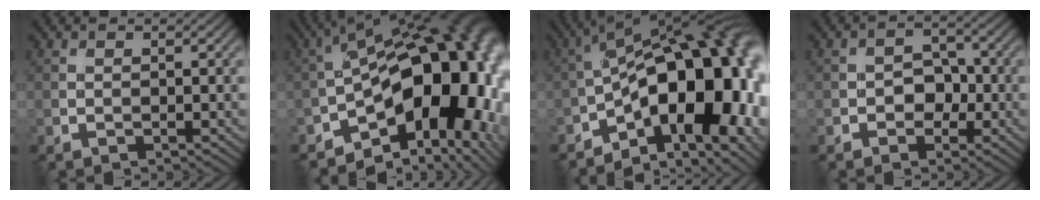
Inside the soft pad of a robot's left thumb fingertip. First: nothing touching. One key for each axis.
{"total": 19.2, "fx": -5.4, "fy": 10.2, "fz": 15.3, "tx": -0.181, "ty": -0.006, "tz": -0.086}
{"total": 19.1, "fx": -6.3, "fy": 8.6, "fz": 15.8, "tx": -0.198, "ty": 0.008, "tz": -0.105}
{"total": 3.0, "fx": -1.0, "fy": 2.3, "fz": 1.6, "tx": -0.014, "ty": 0.002, "tz": -0.022}